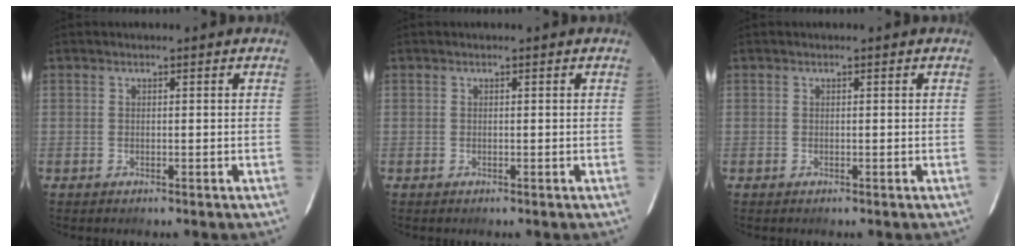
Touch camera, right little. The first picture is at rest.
{"total": 0.0}
{"total": 0.0}